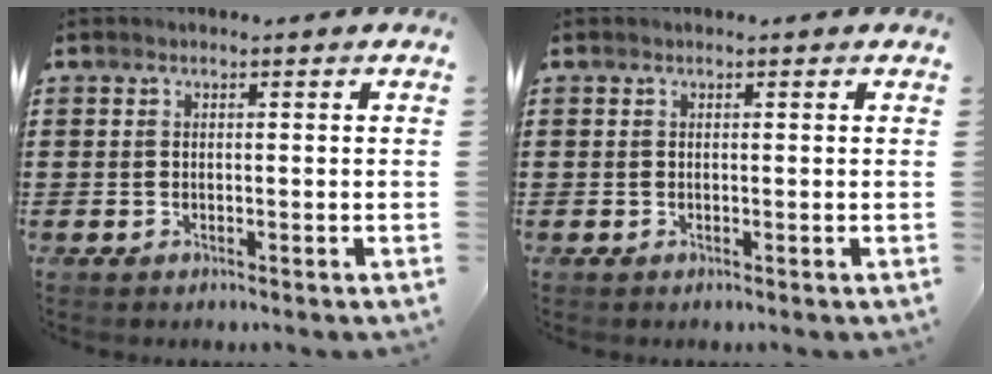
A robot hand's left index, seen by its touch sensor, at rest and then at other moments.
{"total": 0.0}